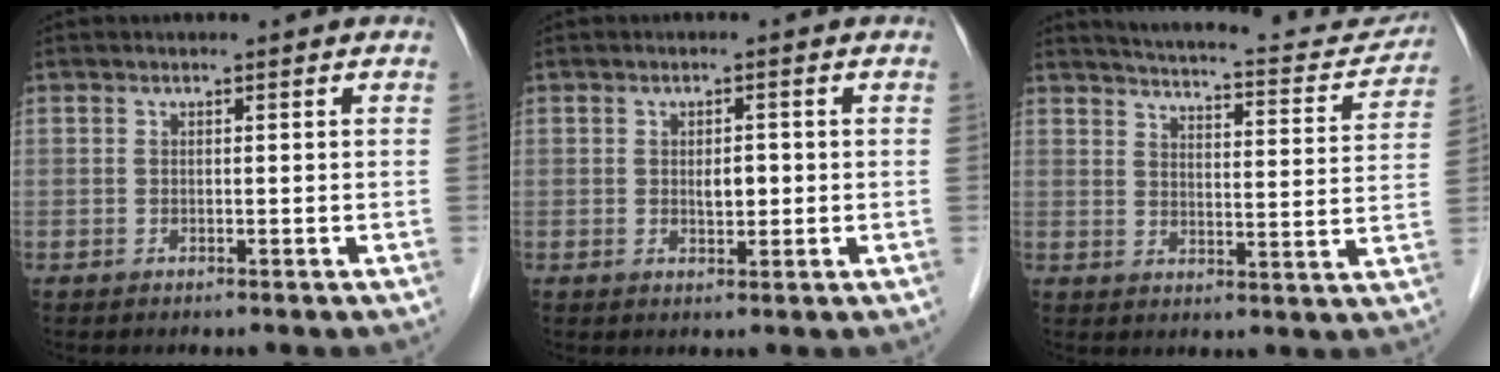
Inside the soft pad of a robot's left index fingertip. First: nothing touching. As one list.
[{"total": 2.2, "force": [-0.2, 1.1, 1.9], "torque": [-0.033, -0.003, -0.001]}, {"total": 17.4, "force": [16.1, 3.7, 5.6], "torque": [-0.067, -0.016, 0.194]}]